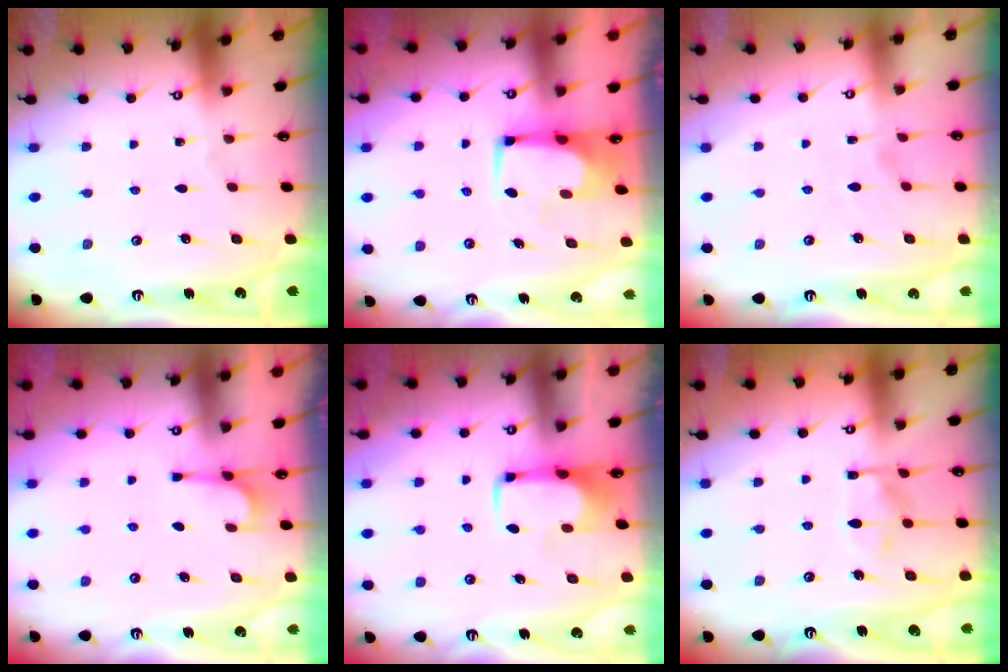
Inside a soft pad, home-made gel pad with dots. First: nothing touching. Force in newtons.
{"total": 1.3, "press": 1.2, "slide": 0.2}
{"total": 3.2, "press": 3.0, "slide": 1.1}
{"total": 2.4, "press": 2.2, "slide": 1.0}
{"total": 2.0, "press": 2.0, "slide": 0.4}
{"total": 10.4, "press": 10.3, "slide": 1.0}